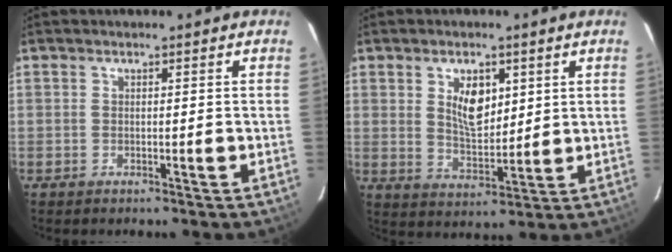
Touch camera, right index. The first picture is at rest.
{"total": 7.5, "force": [2.7, 4.0, 5.7], "torque": [-0.095, 0.001, 0.056]}